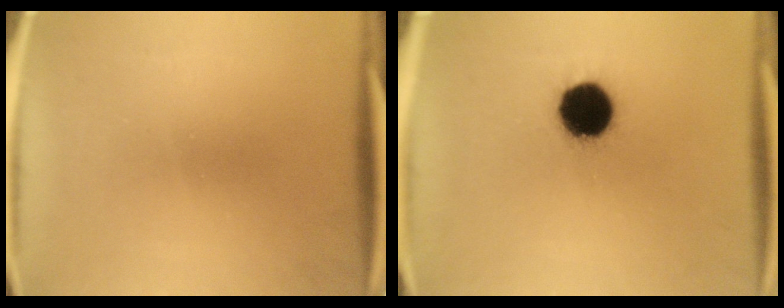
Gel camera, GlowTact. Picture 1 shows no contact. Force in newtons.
{"total": 14.3}